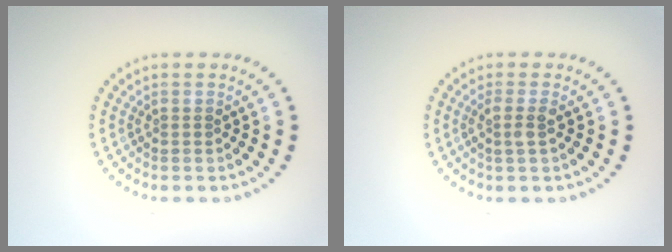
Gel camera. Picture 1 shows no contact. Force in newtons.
{"total": 1.5, "press": 1.3, "slide": 0.7}